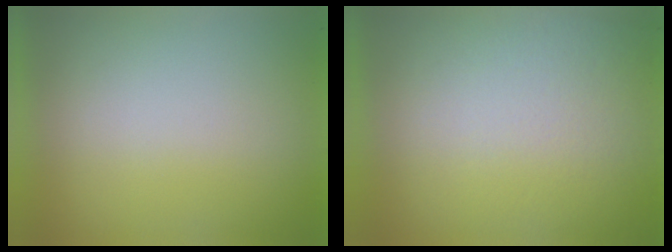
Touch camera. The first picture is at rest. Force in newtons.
{"total": 2.9}